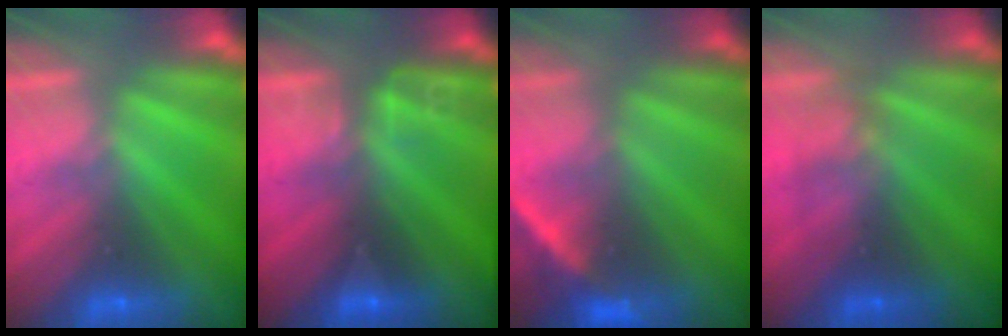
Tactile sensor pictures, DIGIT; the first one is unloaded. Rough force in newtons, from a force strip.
{"total": 2.8}
{"total": 2.2}
{"total": 3.2}